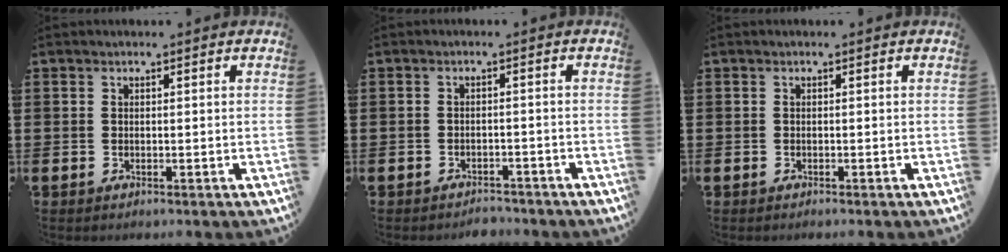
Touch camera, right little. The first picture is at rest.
{"total": 1.7, "force": [-1.7, 0.2, -0.1], "torque": [-0.003, 0.004, -0.038]}
{"total": 0.0}